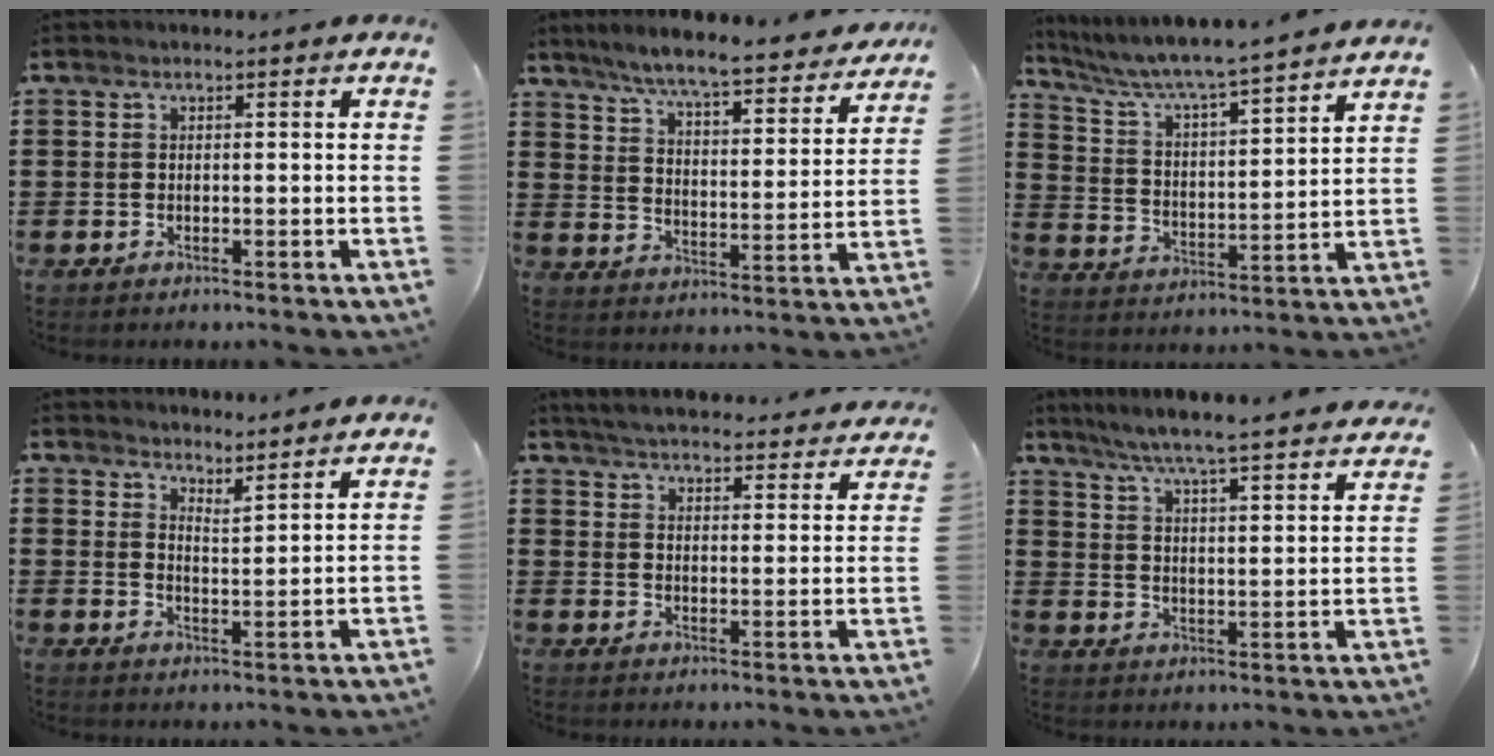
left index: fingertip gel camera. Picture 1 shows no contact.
{"total": 6.7, "force": [6.3, -0.5, 2.2], "torque": [-0.071, -0.046, 0.106]}
{"total": 5.1, "force": [4.6, -0.4, 2.0], "torque": [-0.062, -0.040, 0.070]}
{"total": 3.3, "force": [3.3, -0.5, -0.2], "torque": [-0.009, -0.021, 0.060]}
{"total": 4.9, "force": [4.9, -0.2, 0.6], "torque": [-0.034, -0.032, 0.084]}
{"total": 5.6, "force": [5.2, -1.0, 1.9], "torque": [-0.061, -0.047, 0.083]}